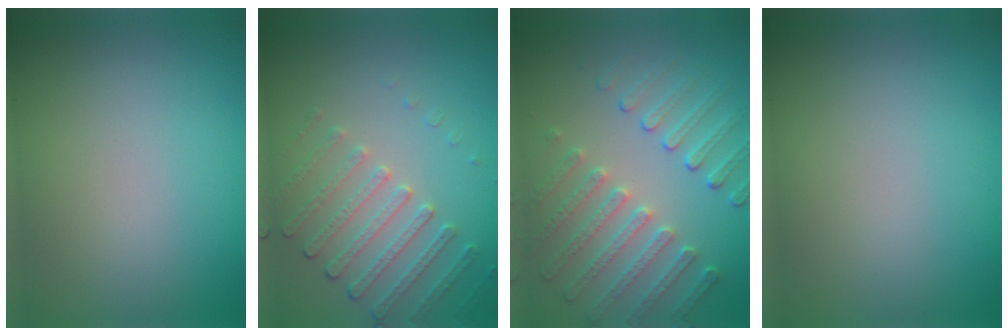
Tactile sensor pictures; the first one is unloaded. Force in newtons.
{"total": 2.5, "press": 2.2, "slide": 1.3}
{"total": 5.0, "press": 3.8, "slide": 3.3}
{"total": 0.0}